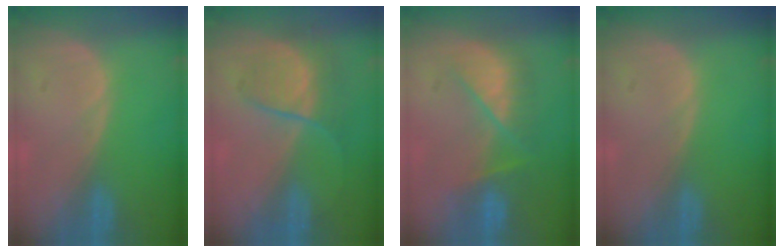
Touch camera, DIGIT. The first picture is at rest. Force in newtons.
{"total": 6.4, "press": 5.9, "slide": 2.3}
{"total": 7.5, "press": 7.1, "slide": 2.5}
{"total": 0.0}